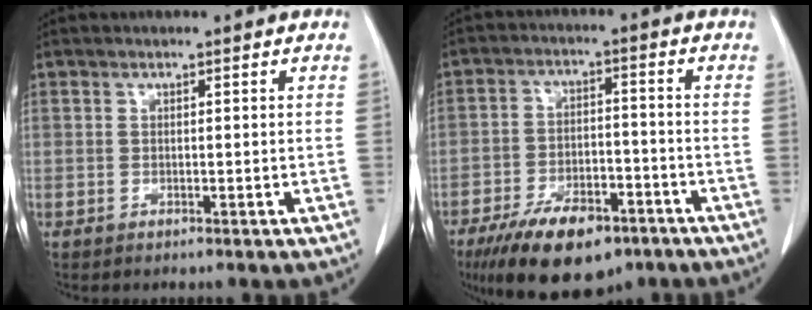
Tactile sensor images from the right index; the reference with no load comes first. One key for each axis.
{"total": 13.5, "fx": -8.8, "fy": 5.9, "fz": 8.3, "tx": -0.140, "ty": -0.007, "tz": -0.142}